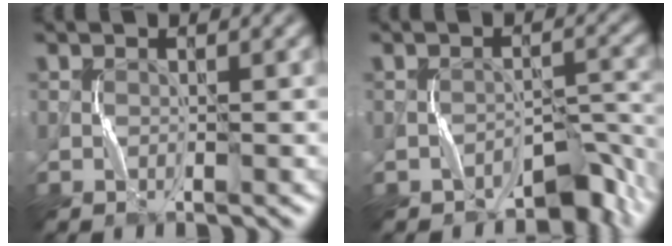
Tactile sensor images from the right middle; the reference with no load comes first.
{"total": 5.0, "force": [-3.9, 2.1, 2.3], "torque": [-0.018, 0.000, -0.058]}